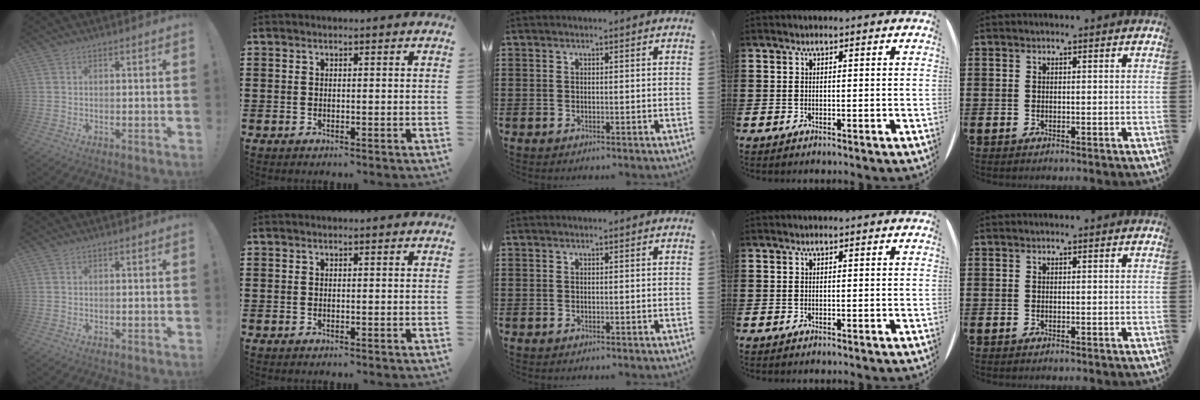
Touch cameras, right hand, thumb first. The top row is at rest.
{}